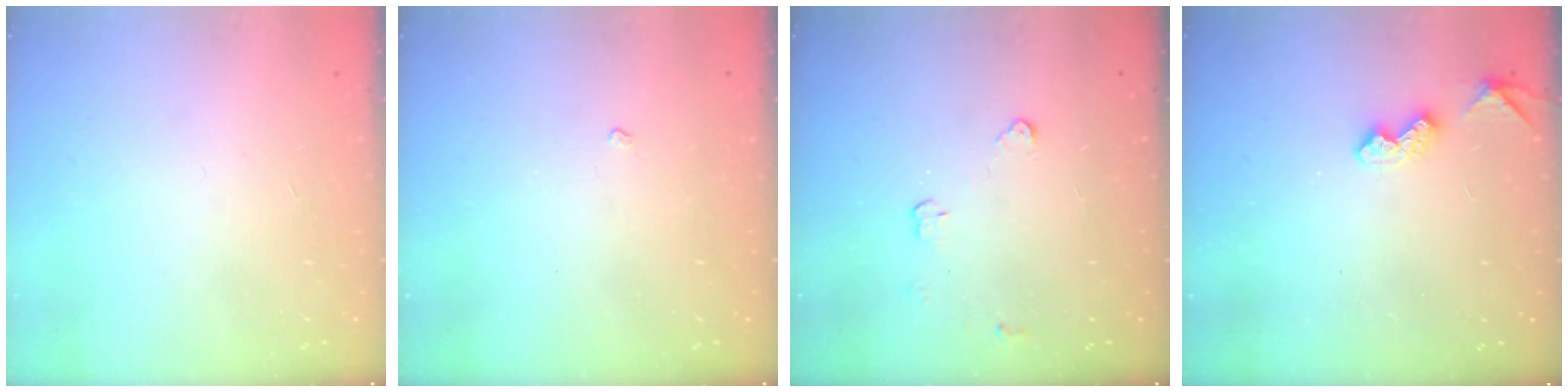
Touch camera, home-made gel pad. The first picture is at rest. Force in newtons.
{"total": 2.3, "press": 2.3, "slide": 0.3}
{"total": 2.9, "press": 2.9, "slide": 0.4}
{"total": 4.9, "press": 4.8, "slide": 0.7}